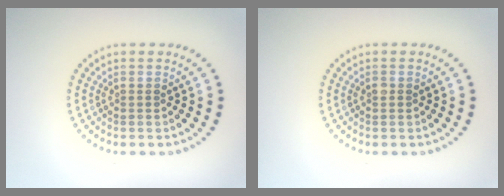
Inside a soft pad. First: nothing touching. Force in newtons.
{"total": 0.6, "press": 0.6, "slide": 0.1}